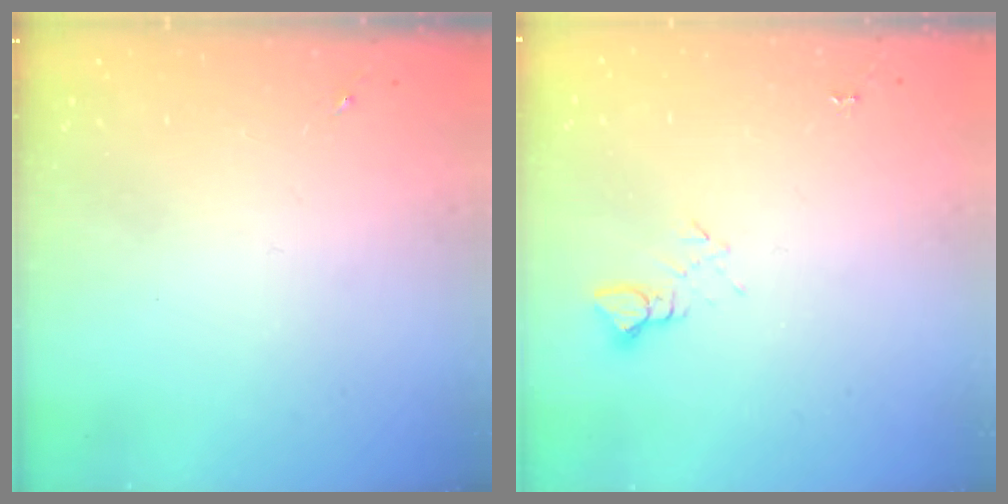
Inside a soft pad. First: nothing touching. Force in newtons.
{"total": 4.2, "press": 4.2, "slide": 0.4}